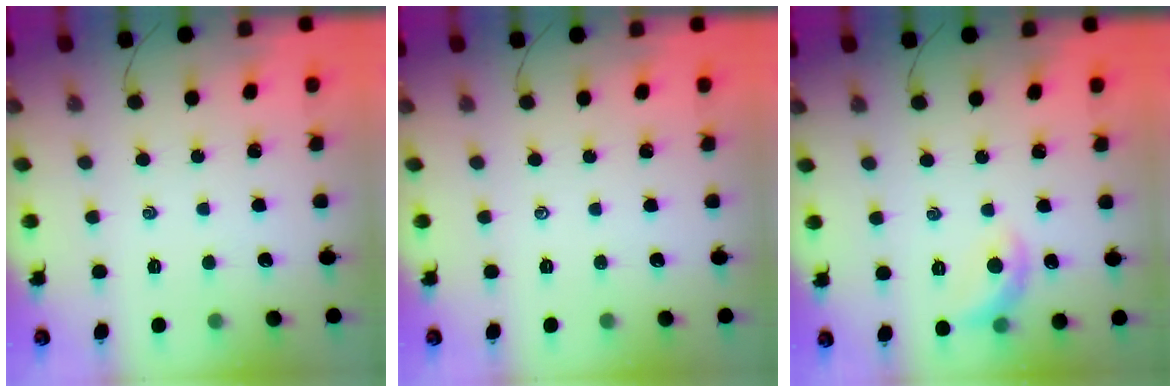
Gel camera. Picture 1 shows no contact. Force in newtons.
{"total": 0.0}
{"total": 7.9, "press": 7.9, "slide": 0.5}